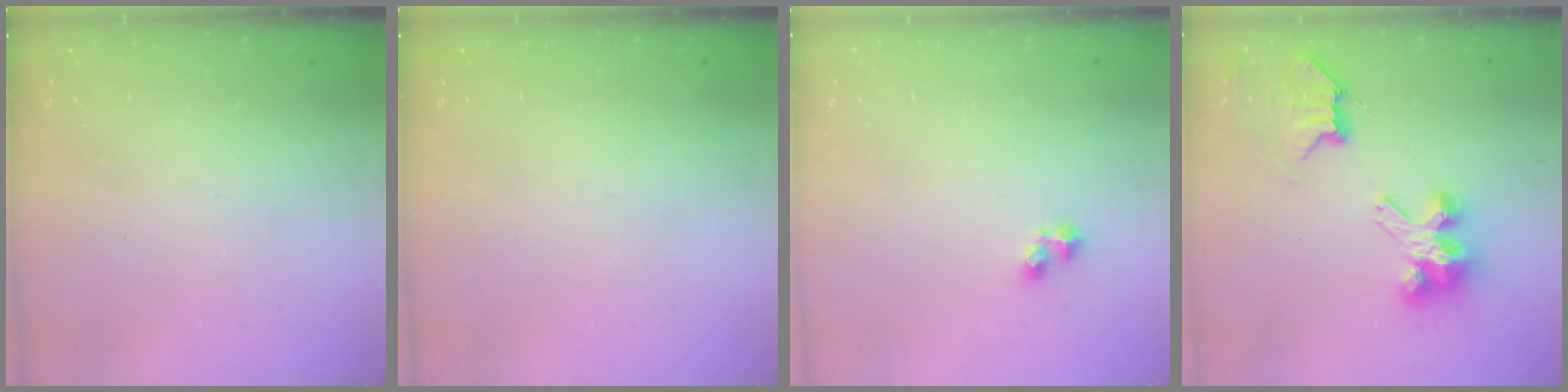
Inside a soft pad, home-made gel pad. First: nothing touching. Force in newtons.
{"total": 0.0}
{"total": 3.8, "press": 3.8, "slide": 0.7}
{"total": 7.4, "press": 7.4, "slide": 0.2}